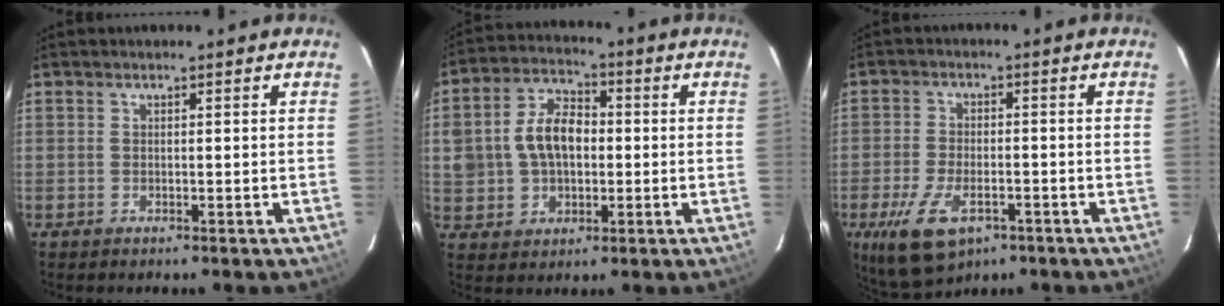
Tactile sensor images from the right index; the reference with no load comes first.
{"total": 11.5, "force": [0.4, 8.1, 8.2], "torque": [-0.168, 0.025, 0.015]}
{"total": 11.5, "force": [-5.9, 5.7, 8.0], "torque": [-0.176, -0.024, -0.099]}